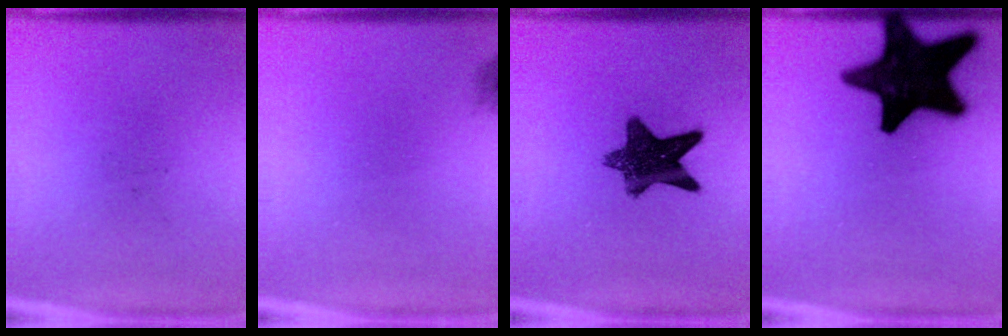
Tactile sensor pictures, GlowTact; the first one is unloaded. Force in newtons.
{"total": 0.9}
{"total": 10.7}
{"total": 20.1}